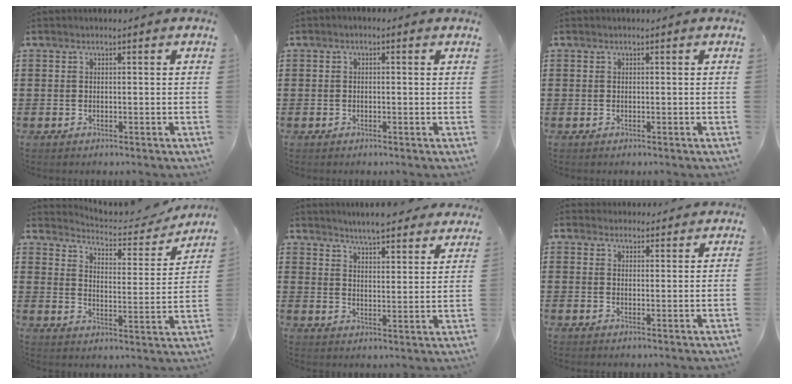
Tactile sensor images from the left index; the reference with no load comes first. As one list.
[{"total": 0.6, "force": [-0.3, 0.3, 0.4], "torque": [-0.010, -0.001, -0.006]}, {"total": 0.0}, {"total": 4.4, "force": [4.2, 0.6, 1.0], "torque": [-0.037, -0.031, 0.065]}, {"total": 5.1, "force": [5.1, -0.3, 0.6], "torque": [-0.027, -0.034, 0.088]}, {"total": 2.5, "force": [2.3, 0.8, -0.2], "torque": [-0.003, 0.000, 0.045]}]